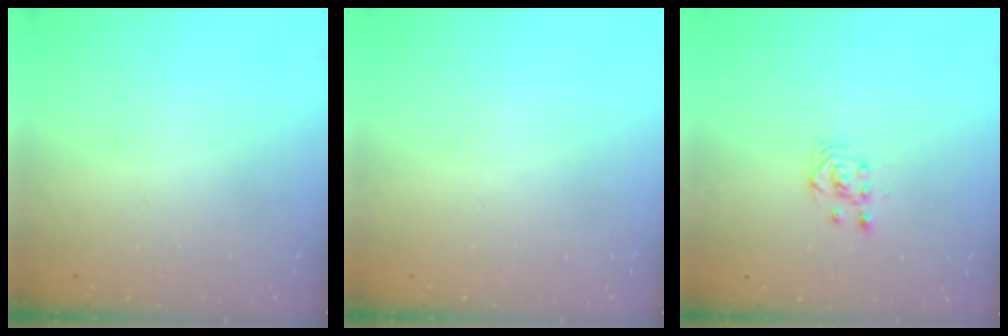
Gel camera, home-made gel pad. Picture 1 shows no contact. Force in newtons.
{"total": 0.0}
{"total": 3.3, "press": 3.3, "slide": 0.1}